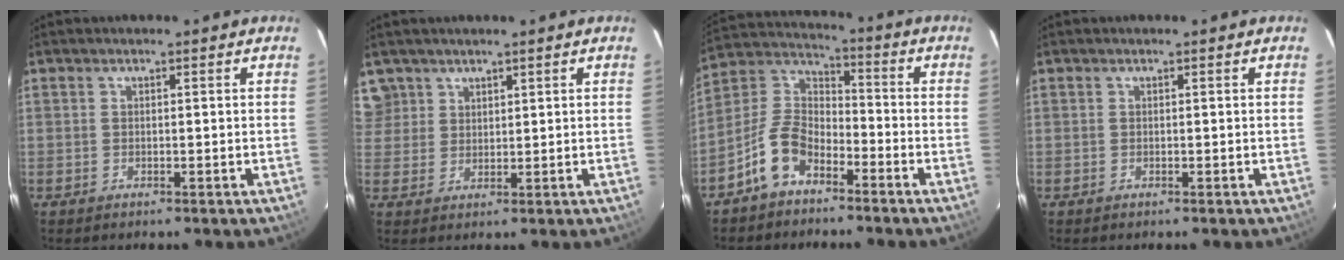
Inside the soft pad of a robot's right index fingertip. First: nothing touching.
{"total": 6.0, "force": [3.7, 4.7, 0.5], "torque": [-0.010, 0.021, 0.076]}
{"total": 9.9, "force": [-6.2, 5.6, 5.3], "torque": [-0.123, 0.026, -0.125]}
{"total": 0.0}